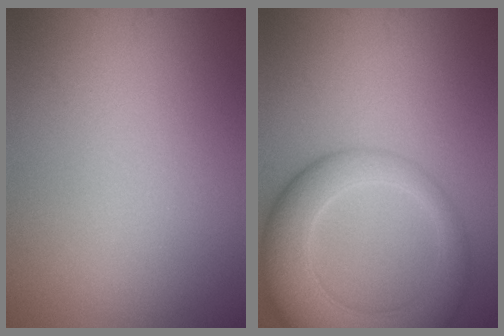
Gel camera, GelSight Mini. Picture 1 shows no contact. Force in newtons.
{"total": 8.1, "press": 8.1, "slide": 0.4}